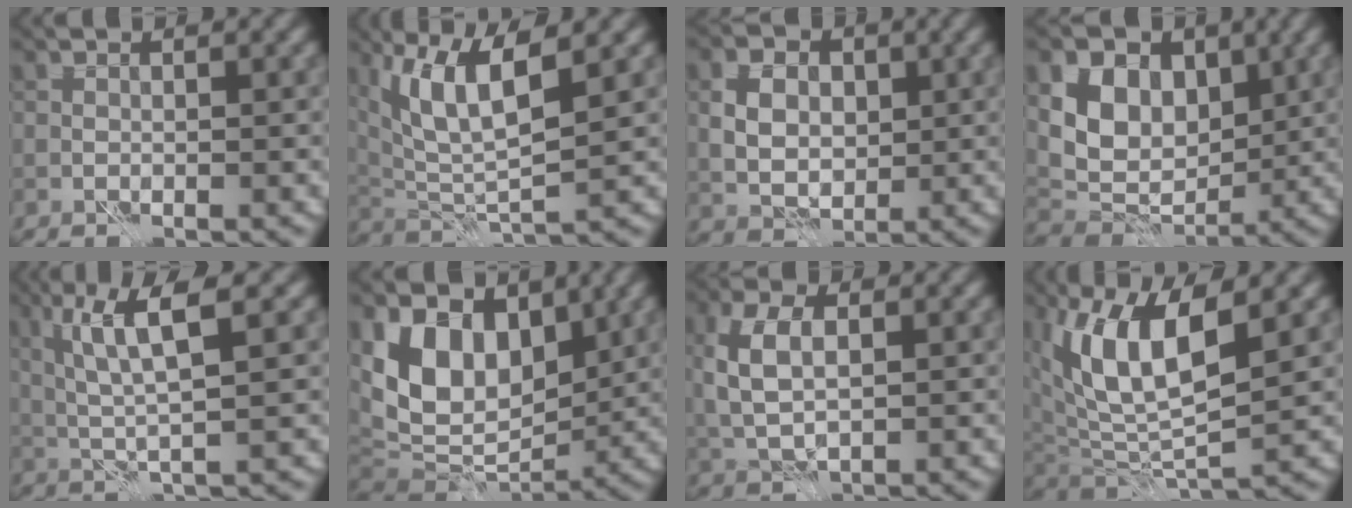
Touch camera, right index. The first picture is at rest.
{"total": 7.3, "force": [3.5, 2.3, 6.1], "torque": [-0.132, -0.005, 0.069]}
{"total": 4.5, "force": [0.7, 3.5, 2.8], "torque": [-0.054, 0.000, 0.011]}
{"total": 8.3, "force": [2.9, 6.1, 4.8], "torque": [-0.094, 0.002, 0.043]}
{"total": 5.5, "force": [2.0, 0.7, 5.1], "torque": [-0.110, 0.002, 0.042]}
{"total": 12.3, "force": [3.2, 8.6, 8.3], "torque": [-0.153, 0.002, 0.057]}
{"total": 5.2, "force": [0.9, 3.1, 4.1], "torque": [-0.102, 0.007, 0.017]}
{"total": 8.9, "force": [3.4, 3.8, 7.3], "torque": [-0.153, -0.008, 0.061]}